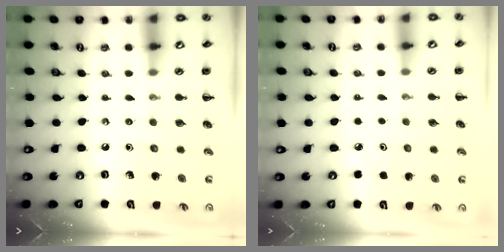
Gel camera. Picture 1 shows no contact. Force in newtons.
{"total": 4.0, "press": 3.8, "slide": 1.3}